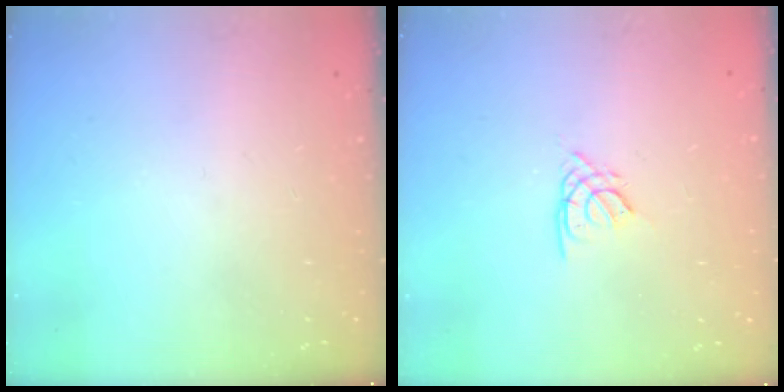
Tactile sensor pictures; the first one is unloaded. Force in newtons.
{"total": 1.9, "press": 1.8, "slide": 0.5}